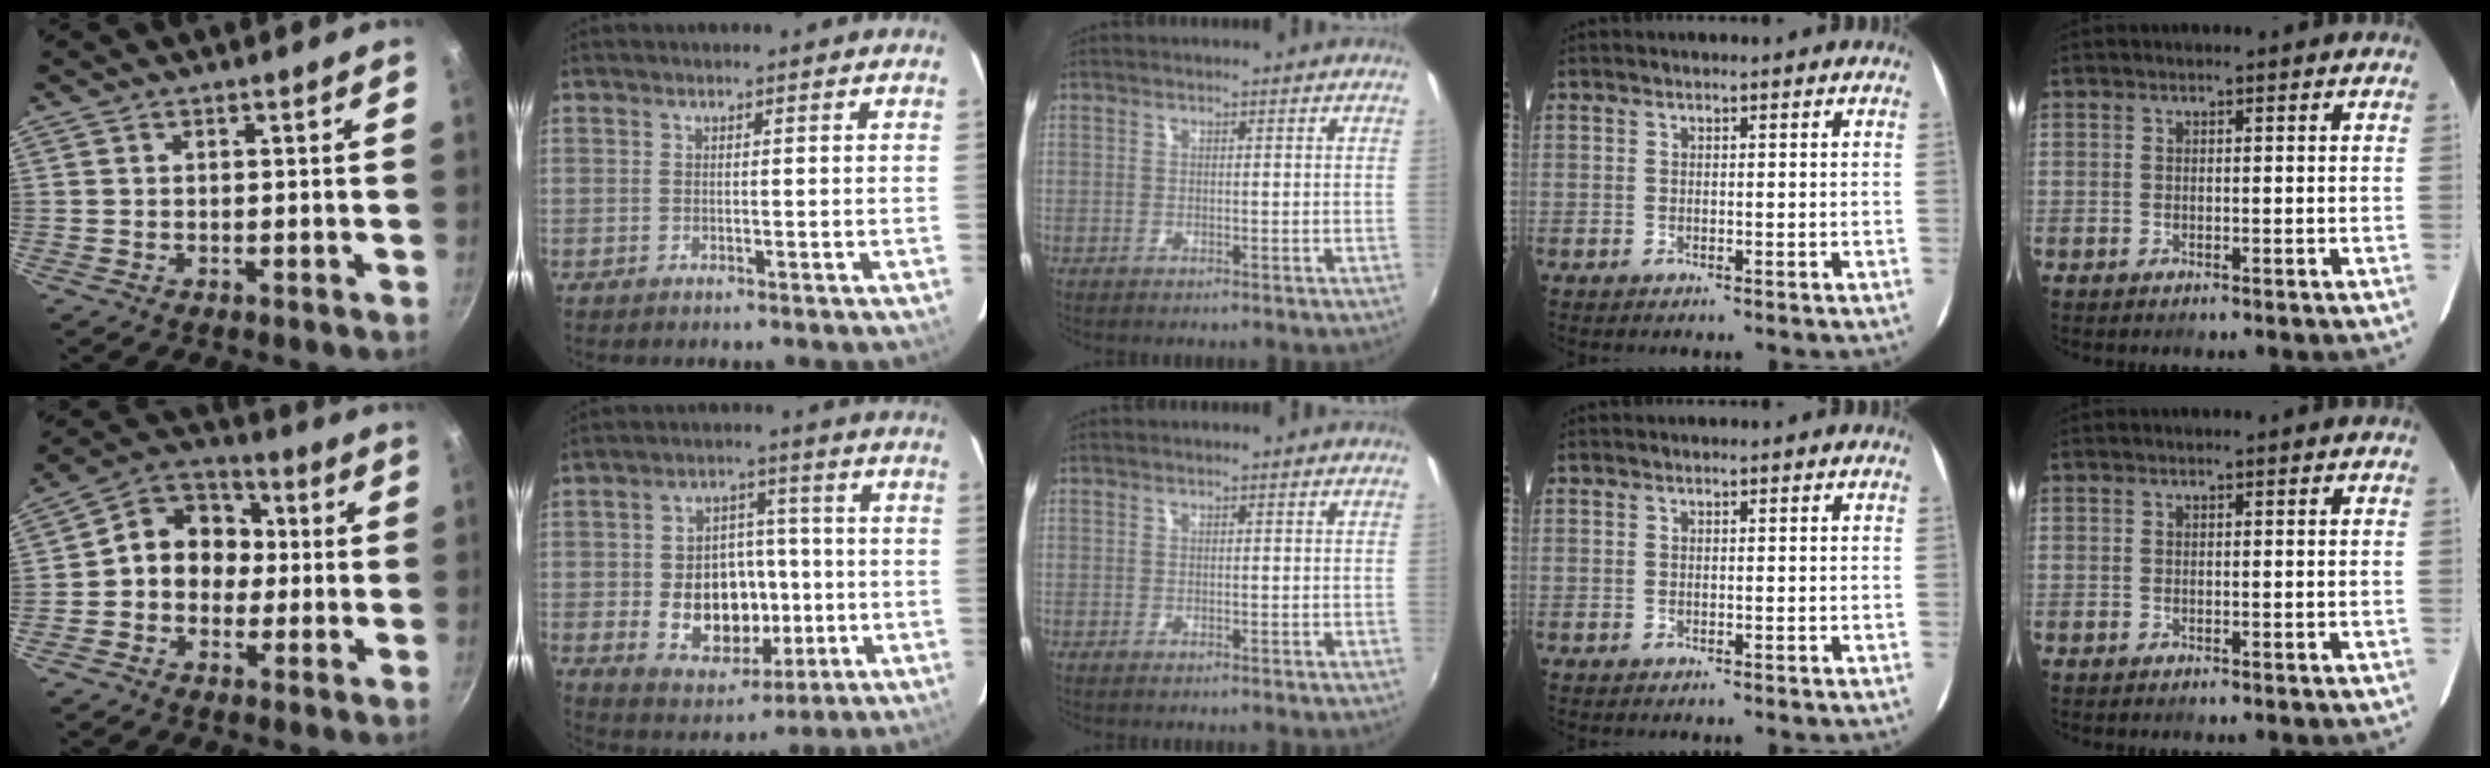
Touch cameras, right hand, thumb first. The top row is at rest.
{"thumb": {"total": 11.3, "force": [-0.1, 9.6, 5.9], "torque": [-0.045, 0.036, -0.027]}, "index": {"total": 12.9, "force": [-2.0, 9.8, 8.2], "torque": [-0.169, 0.012, -0.007]}}